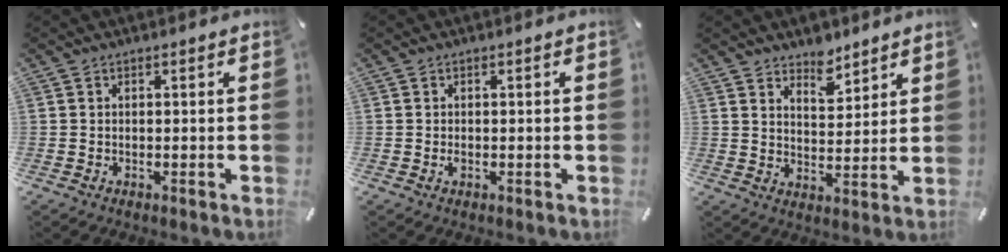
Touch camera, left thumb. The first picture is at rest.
{"total": 1.0, "force": [-0.2, 0.6, 0.9], "torque": [-0.016, -0.001, -0.003]}
{"total": 6.3, "force": [5.5, 3.0, 0.7], "torque": [0.000, -0.040, 0.102]}